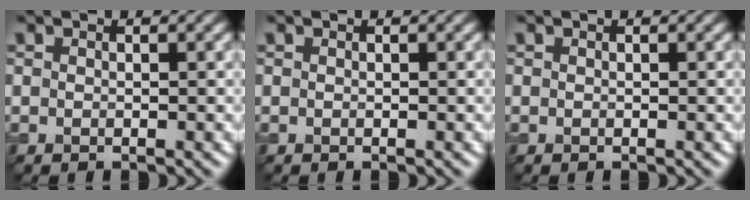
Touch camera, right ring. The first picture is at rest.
{"total": 0.0}
{"total": 0.0}